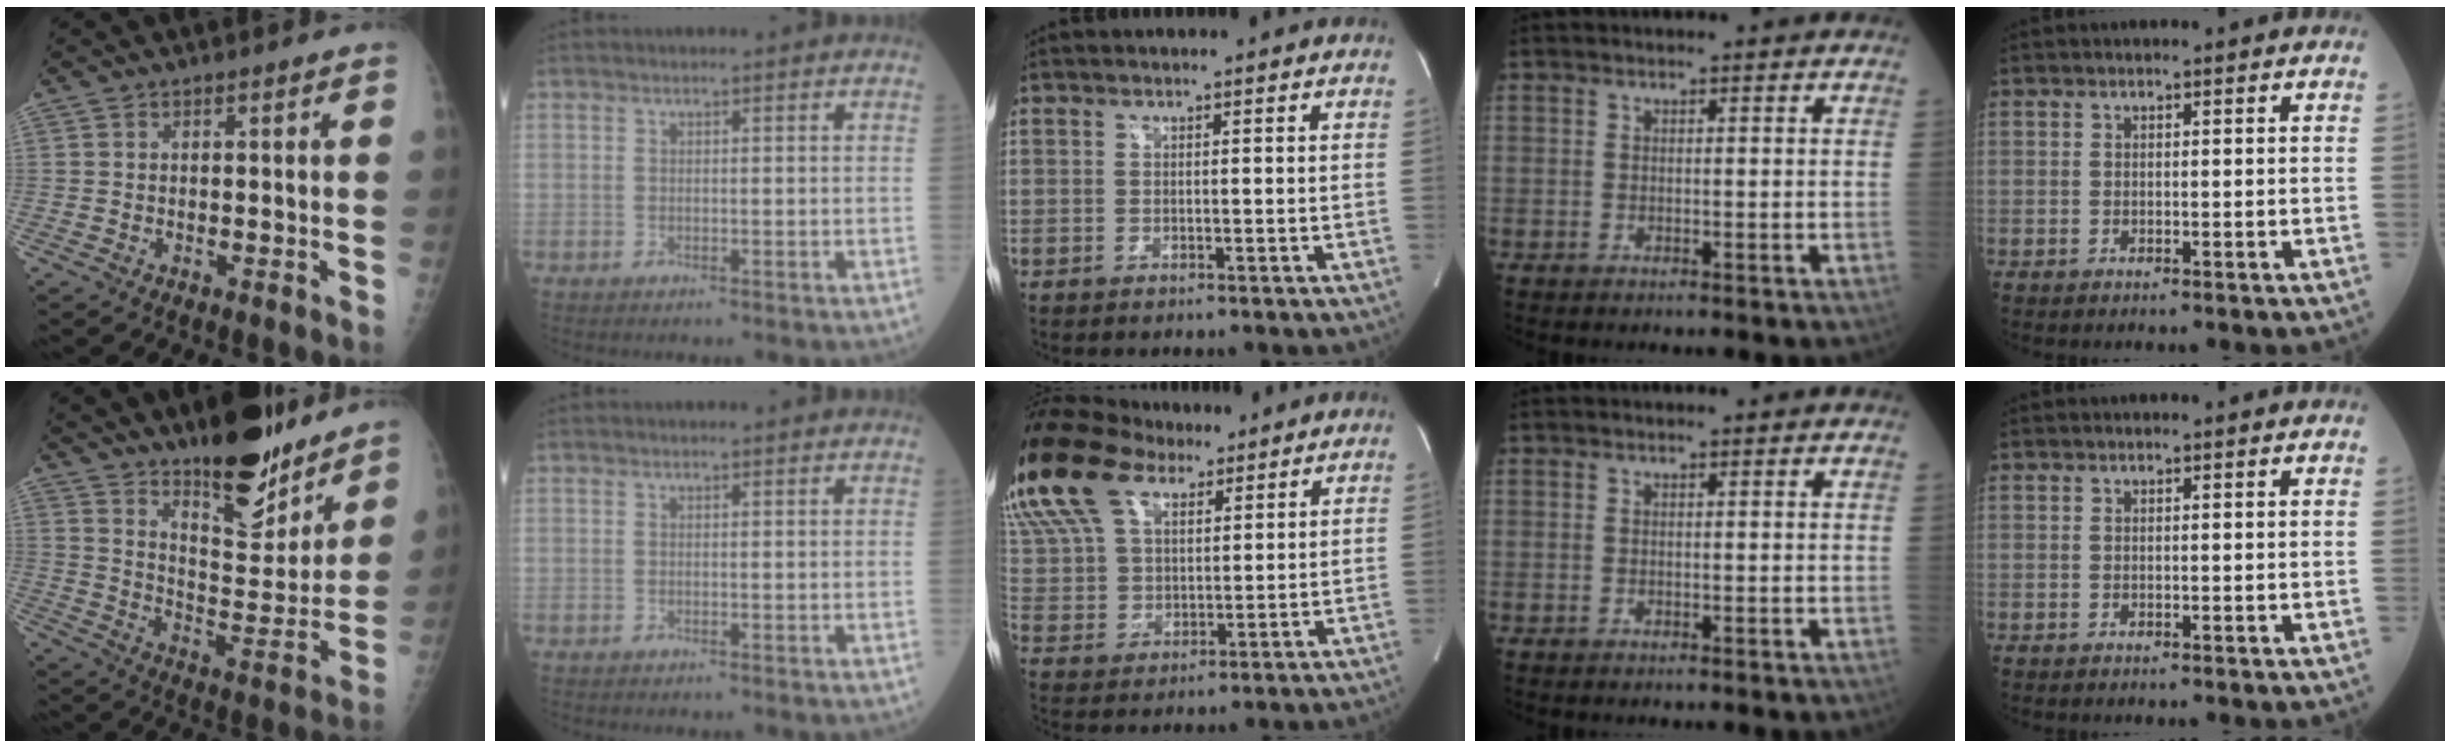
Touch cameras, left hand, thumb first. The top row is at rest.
{"thumb": {"total": 17.1, "force": [13.3, 5.7, 9.1], "torque": [-0.090, -0.110, 0.212]}, "middle": {"total": 23.5, "force": [15.5, 12.5, 12.5], "torque": [-0.345, 0.073, 0.296]}}